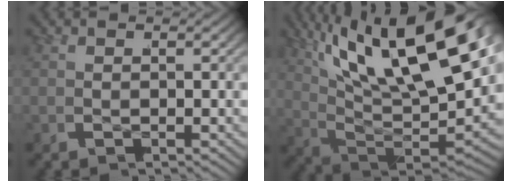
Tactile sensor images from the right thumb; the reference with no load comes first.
{"total": 18.0, "force": [4.1, 9.7, 14.6], "torque": [-0.254, -0.022, 0.072]}